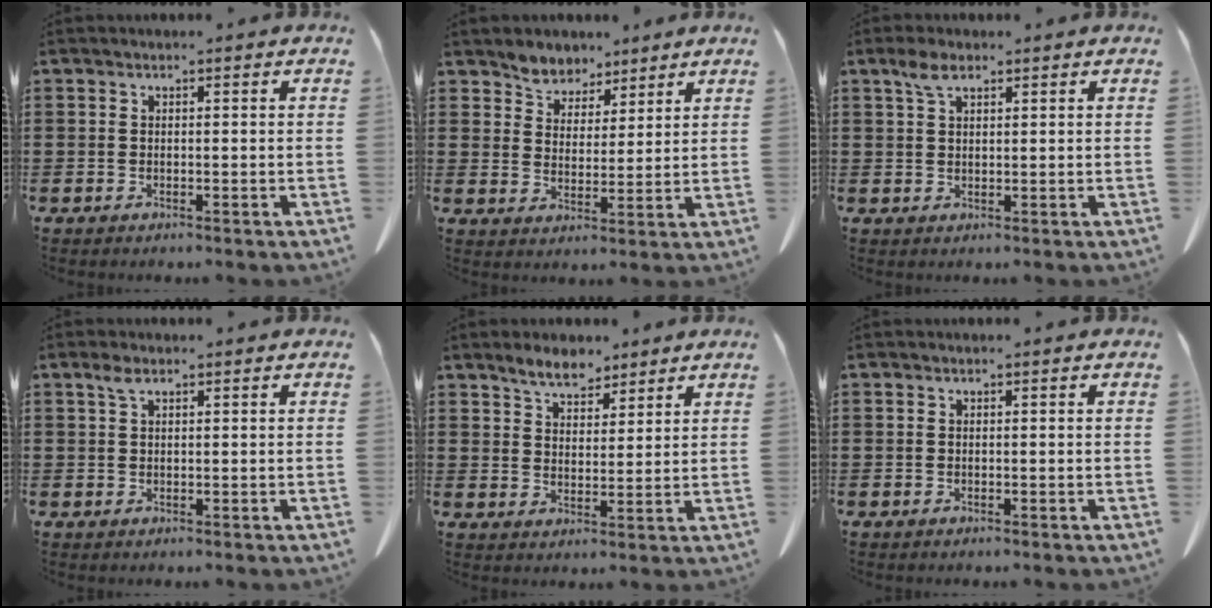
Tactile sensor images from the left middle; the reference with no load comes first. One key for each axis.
{"total": 4.6, "fx": 4.2, "fy": 1.9, "fz": -0.3, "tx": -0.019, "ty": -0.016, "tz": 0.078}
{"total": 3.1, "fx": 1.8, "fy": 1.2, "fz": 2.1, "tx": -0.049, "ty": 0.004, "tz": 0.033}
{"total": 1.6, "fx": 0.9, "fy": 0.6, "fz": 1.2, "tx": -0.029, "ty": 0.000, "tz": 0.016}
{"total": 5.0, "fx": 4.4, "fy": 1.9, "fz": 1.4, "tx": -0.034, "ty": -0.008, "tz": 0.082}
{"total": 0.0}